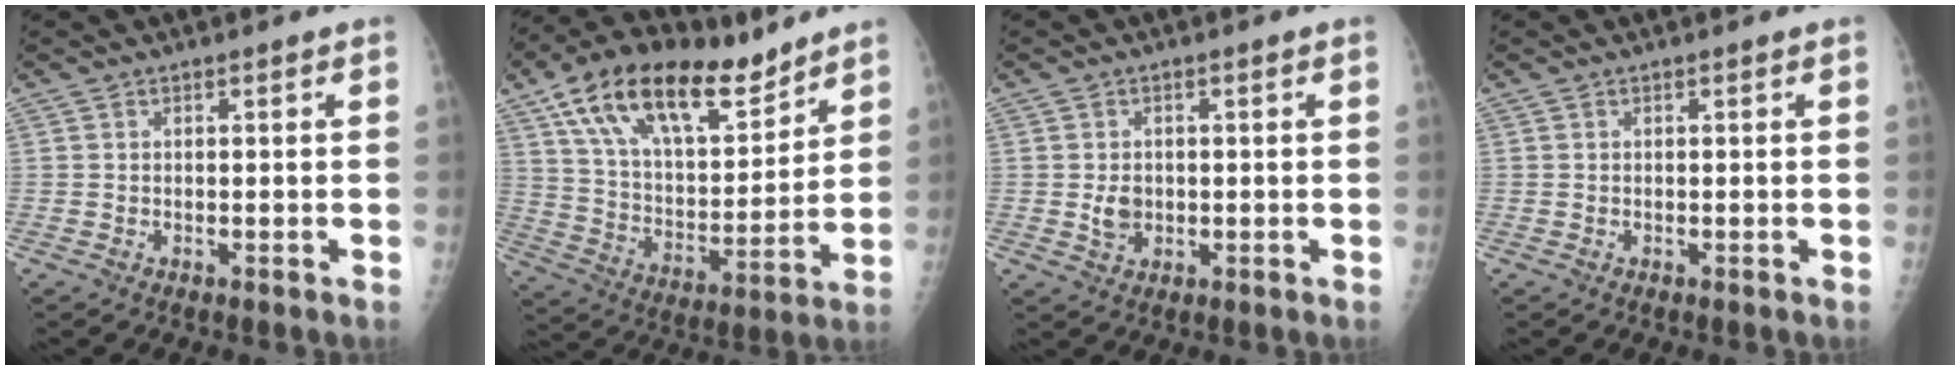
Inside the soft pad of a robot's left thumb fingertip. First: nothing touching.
{"total": 22.6, "force": [14.5, 10.2, 14.0], "torque": [-0.213, -0.040, 0.259]}
{"total": 3.3, "force": [-0.1, 2.6, 2.0], "torque": [-0.024, 0.000, 0.003]}
{"total": 0.0}